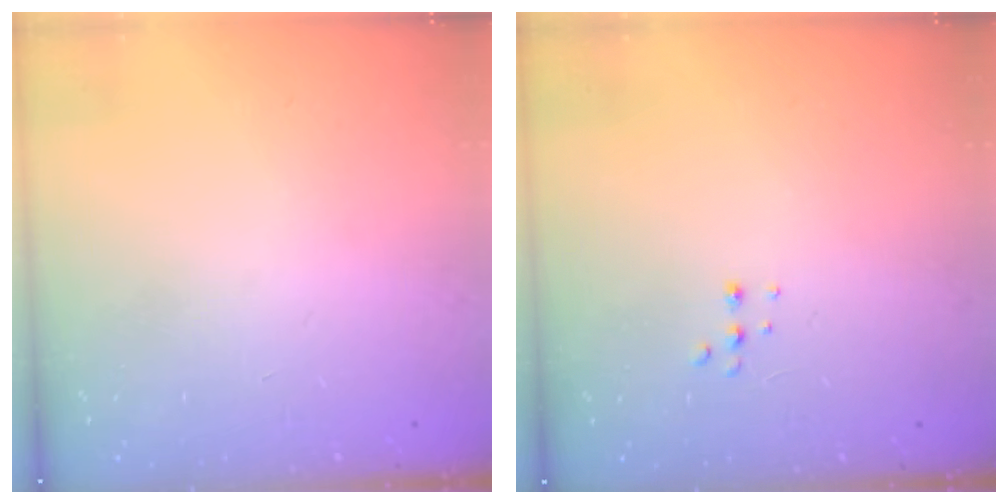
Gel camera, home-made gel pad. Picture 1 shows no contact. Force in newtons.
{"total": 3.8, "press": 3.7, "slide": 0.8}